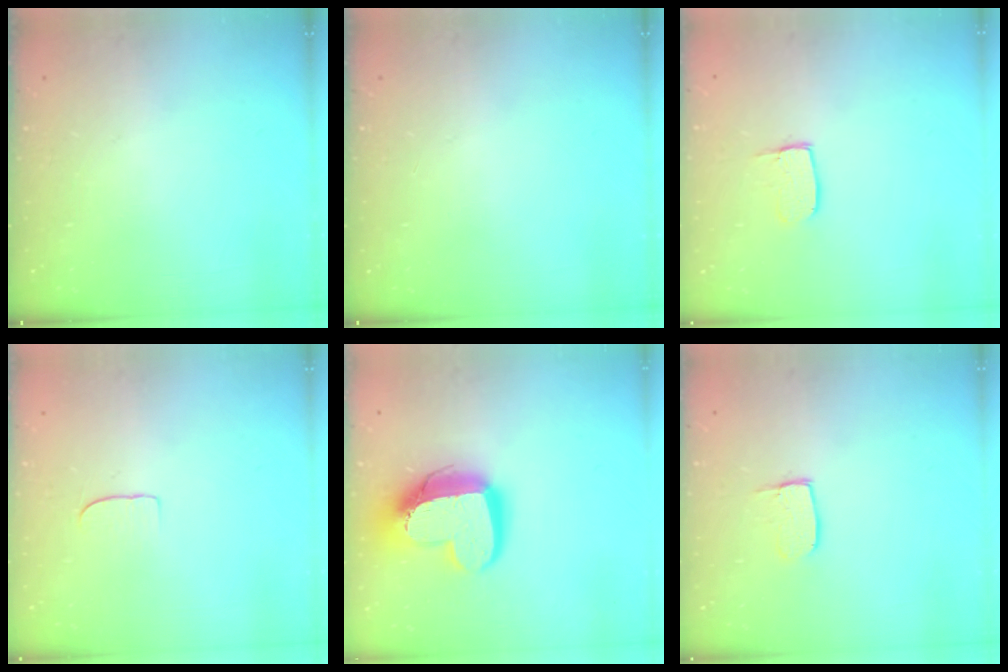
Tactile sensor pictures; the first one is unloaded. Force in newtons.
{"total": 0.0}
{"total": 5.8, "press": 5.8, "slide": 0.4}
{"total": 5.0, "press": 4.9, "slide": 0.4}
{"total": 17.2, "press": 17.2, "slide": 1.5}
{"total": 5.8, "press": 5.8, "slide": 0.4}